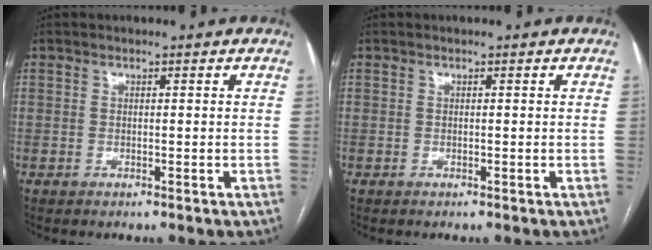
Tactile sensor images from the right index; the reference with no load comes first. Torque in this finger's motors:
{"motor_torque": [0.00, 0.00, 0.00, 0.01]}